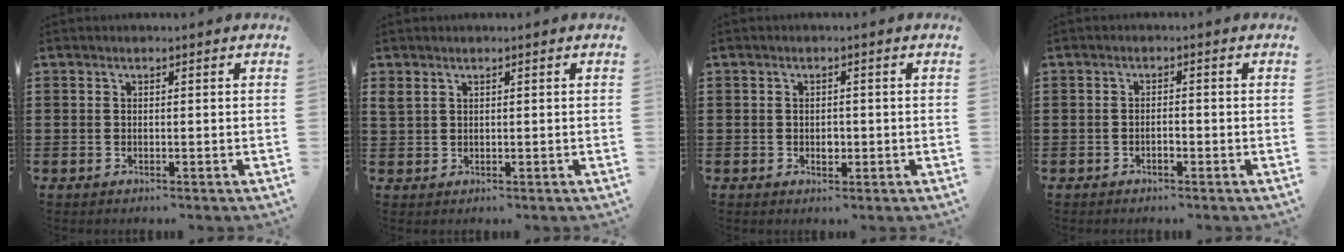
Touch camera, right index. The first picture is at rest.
{"total": 1.3, "force": [0.9, 0.8, 0.5], "torque": [-0.012, 0.002, 0.018]}
{"total": 1.8, "force": [-0.3, 1.1, 1.4], "torque": [-0.027, 0.004, -0.006]}
{"total": 1.5, "force": [-0.7, 0.5, 1.2], "torque": [-0.025, -0.001, -0.013]}